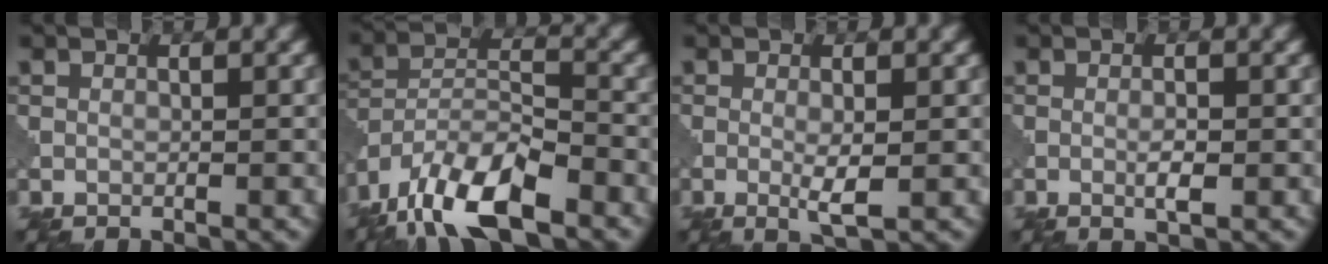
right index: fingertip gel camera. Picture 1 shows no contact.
{"total": 10.1, "force": [-7.4, 3.2, 6.1], "torque": [-0.104, 0.002, -0.150]}
{"total": 2.2, "force": [-0.3, 0.3, 2.2], "torque": [-0.040, -0.004, -0.003]}
{"total": 1.6, "force": [-0.3, 0.3, 1.5], "torque": [-0.030, -0.001, -0.008]}